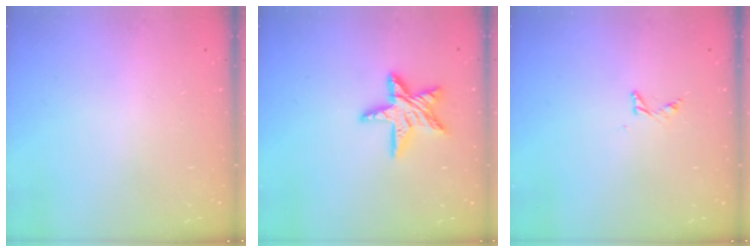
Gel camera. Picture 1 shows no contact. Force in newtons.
{"total": 13.6, "press": 13.6, "slide": 1.0}
{"total": 4.9, "press": 4.8, "slide": 0.4}